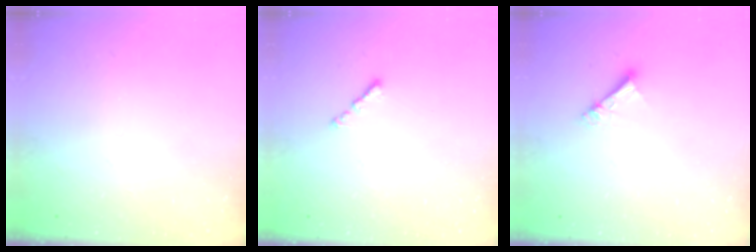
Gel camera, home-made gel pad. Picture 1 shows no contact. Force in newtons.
{"total": 1.0, "press": 0.9, "slide": 0.5}
{"total": 4.6, "press": 4.6, "slide": 0.4}